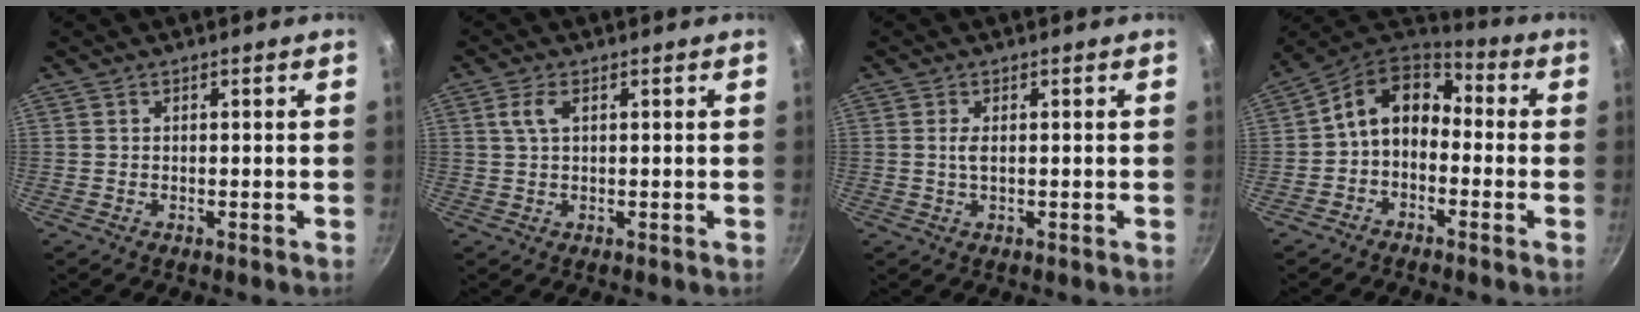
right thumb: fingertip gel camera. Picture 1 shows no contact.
{"total": 3.1, "force": [1.1, 1.3, 2.6], "torque": [-0.064, 0.008, 0.024]}
{"total": 1.8, "force": [0.2, 0.7, 1.6], "torque": [-0.040, 0.000, 0.007]}
{"total": 11.4, "force": [-1.2, 8.3, 7.7], "torque": [-0.099, 0.053, -0.039]}